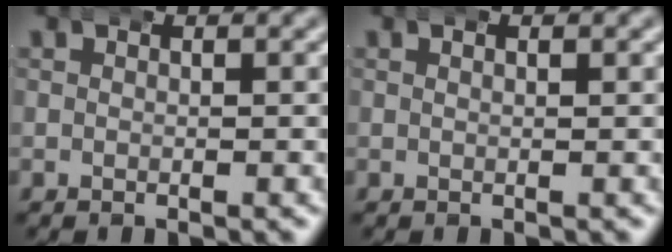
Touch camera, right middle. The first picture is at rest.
{"total": 0.5, "force": [0.2, 0.2, 0.4], "torque": [-0.004, 0.002, 0.002]}